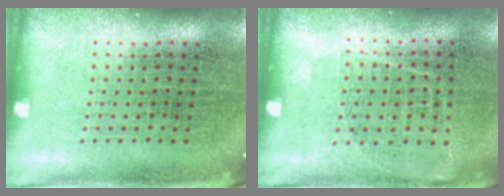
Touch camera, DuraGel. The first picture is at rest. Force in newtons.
{"total": 1.0, "press": 0.8, "slide": 0.6}